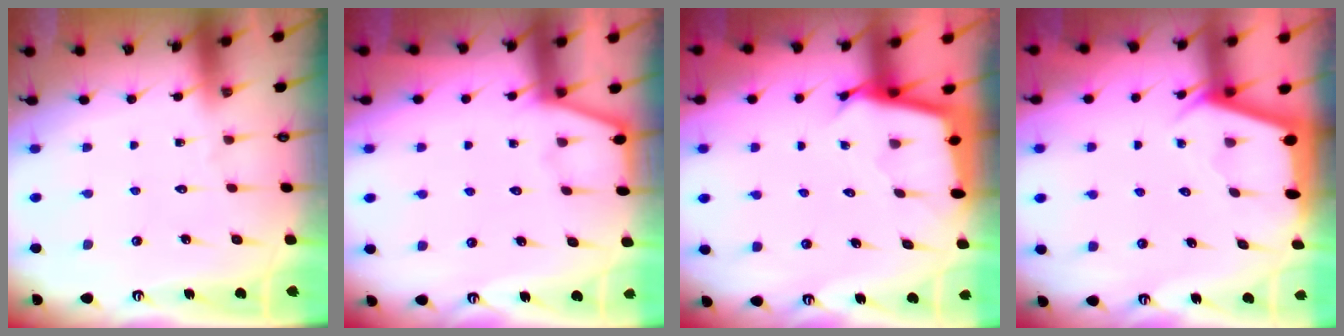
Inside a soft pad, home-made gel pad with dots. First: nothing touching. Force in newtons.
{"total": 2.3, "press": 2.3, "slide": 0.2}
{"total": 2.5, "press": 2.5, "slide": 0.1}
{"total": 2.2, "press": 2.2, "slide": 0.3}